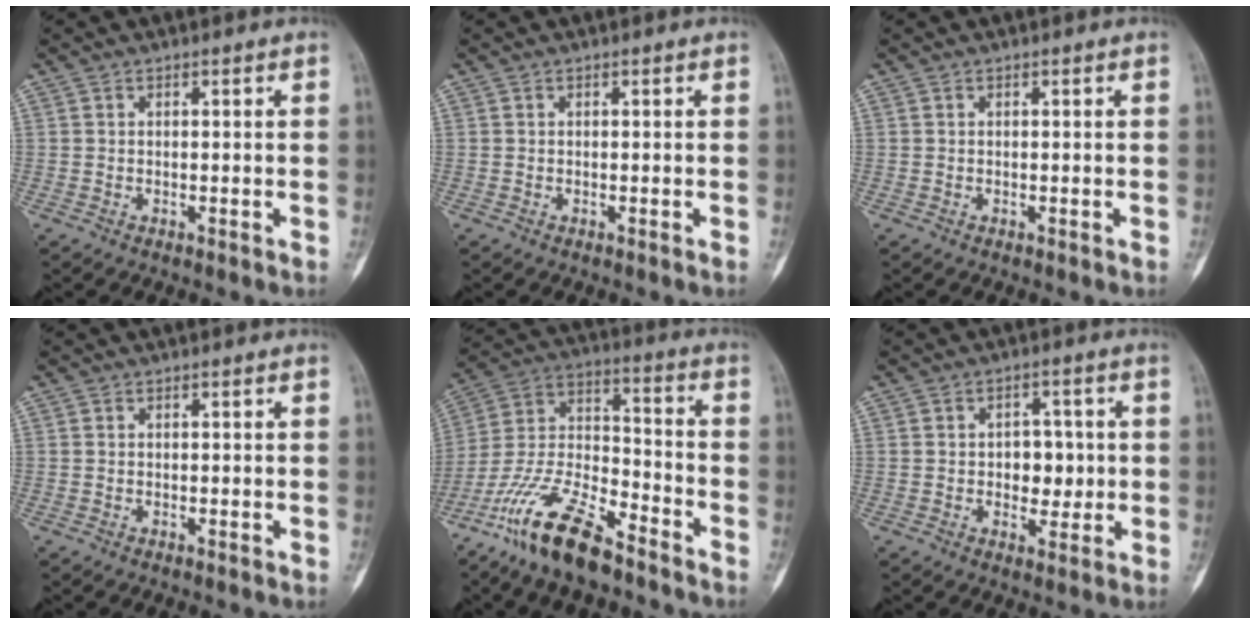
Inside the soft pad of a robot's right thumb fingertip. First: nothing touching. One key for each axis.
{"total": 0.0}
{"total": 0.0}
{"total": 0.0}
{"total": 17.4, "fx": -12.5, "fy": 5.9, "fz": 10.6, "tx": -0.204, "ty": 0.074, "tz": -0.236}
{"total": 6.6, "fx": -0.2, "fy": 4.7, "fz": 4.6, "tx": -0.018, "ty": 0.007, "tz": -0.001}